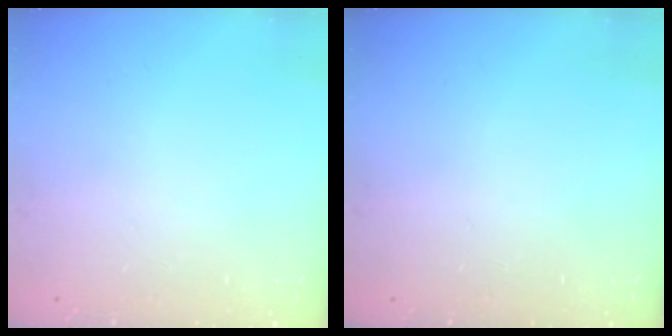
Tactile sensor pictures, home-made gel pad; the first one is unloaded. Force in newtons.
{"total": 0.0}